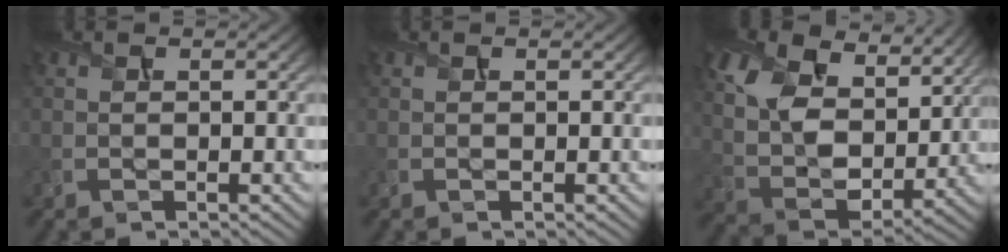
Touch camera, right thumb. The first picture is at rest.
{"total": 0.0}
{"total": 13.8, "force": [7.2, 8.0, 8.7], "torque": [-0.221, 0.003, 0.120]}